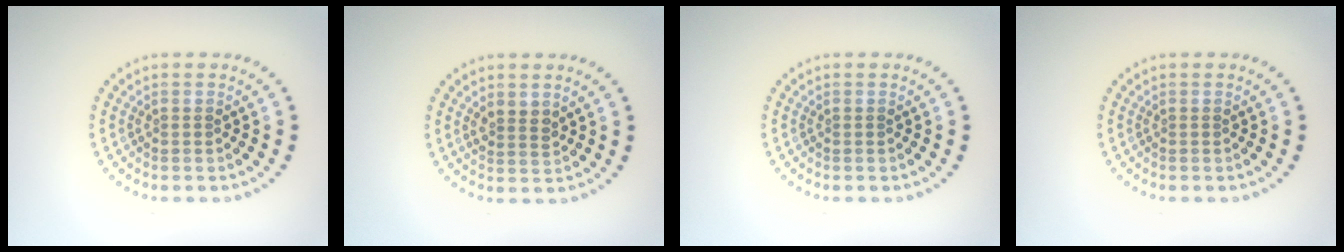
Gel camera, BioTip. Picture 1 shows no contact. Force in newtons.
{"total": 1.5, "press": 1.3, "slide": 0.7}
{"total": 0.0}
{"total": 0.0}